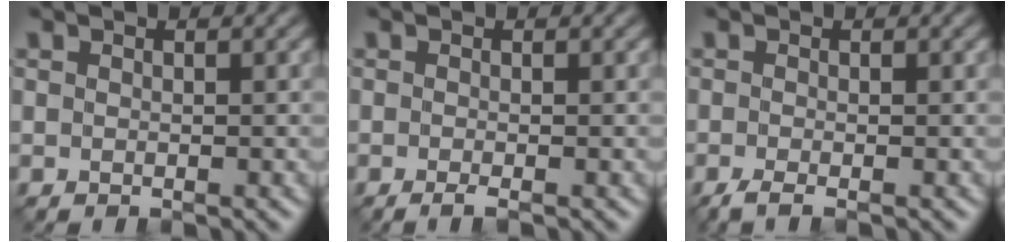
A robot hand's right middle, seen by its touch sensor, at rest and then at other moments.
{"total": 0.8, "force": [-0.5, -0.2, 0.6], "torque": [-0.017, 0.000, -0.011]}
{"total": 1.5, "force": [-1.0, 0.0, 1.1], "torque": [-0.029, -0.004, -0.027]}